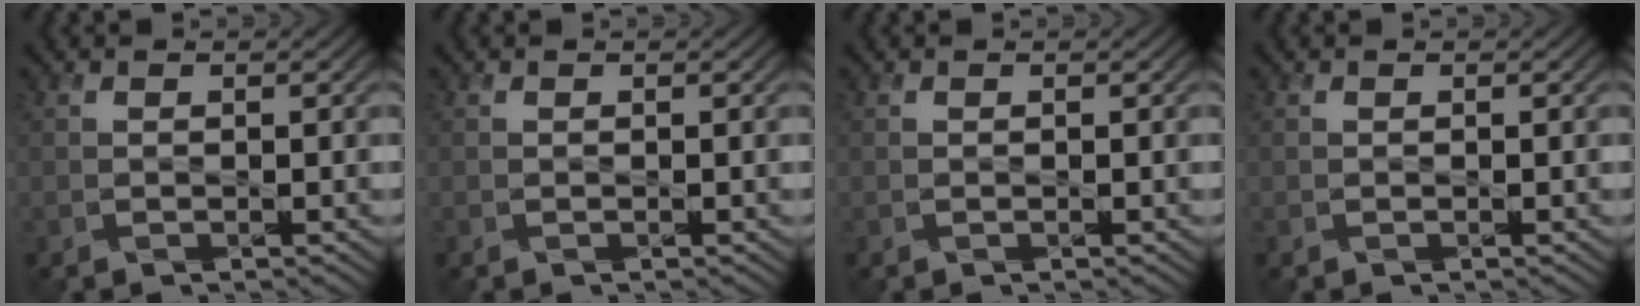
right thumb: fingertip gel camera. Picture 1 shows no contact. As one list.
[{"total": 0.0}, {"total": 0.0}, {"total": 0.0}]